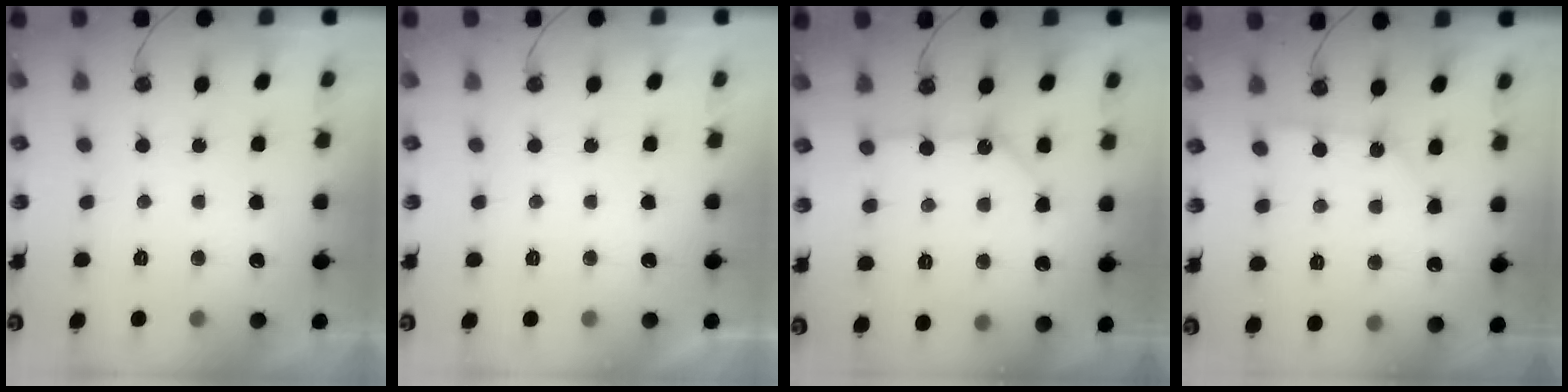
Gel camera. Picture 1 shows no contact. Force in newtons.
{"total": 0.0}
{"total": 10.3, "press": 10.3, "slide": 0.6}
{"total": 2.9, "press": 2.9, "slide": 0.1}